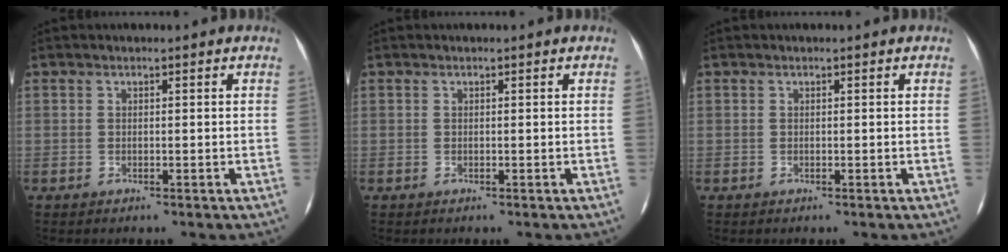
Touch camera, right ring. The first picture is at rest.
{"total": 0.0}
{"total": 0.0}